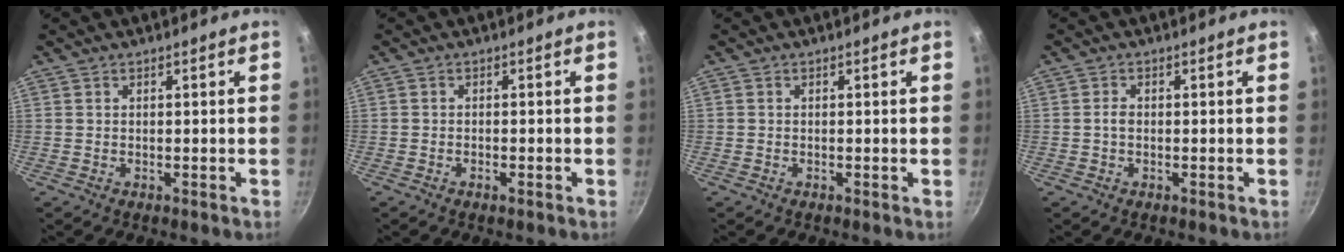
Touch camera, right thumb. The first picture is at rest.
{"total": 1.0, "force": [-0.6, 0.2, 0.8], "torque": [-0.020, 0.003, -0.014]}
{"total": 0.0}
{"total": 1.4, "force": [-0.2, 0.9, 1.0], "torque": [-0.018, 0.006, -0.005]}